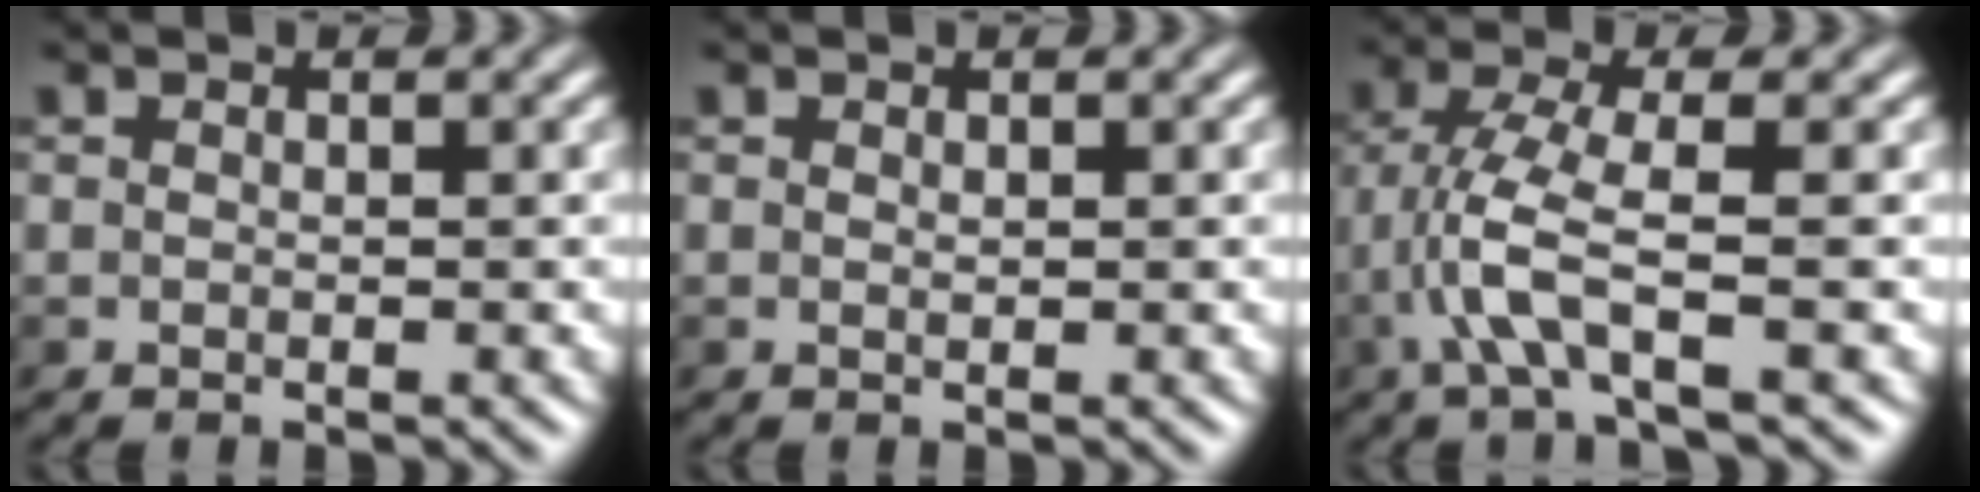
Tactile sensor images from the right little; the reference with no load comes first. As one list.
[{"total": 0.0}, {"total": 3.9, "force": [-1.6, 0.3, 3.5], "torque": [-0.082, 0.010, -0.035]}]